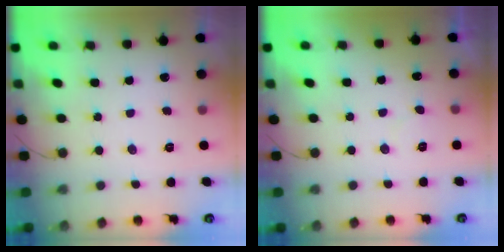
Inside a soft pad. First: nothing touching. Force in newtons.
{"total": 3.7, "press": 3.6, "slide": 0.3}